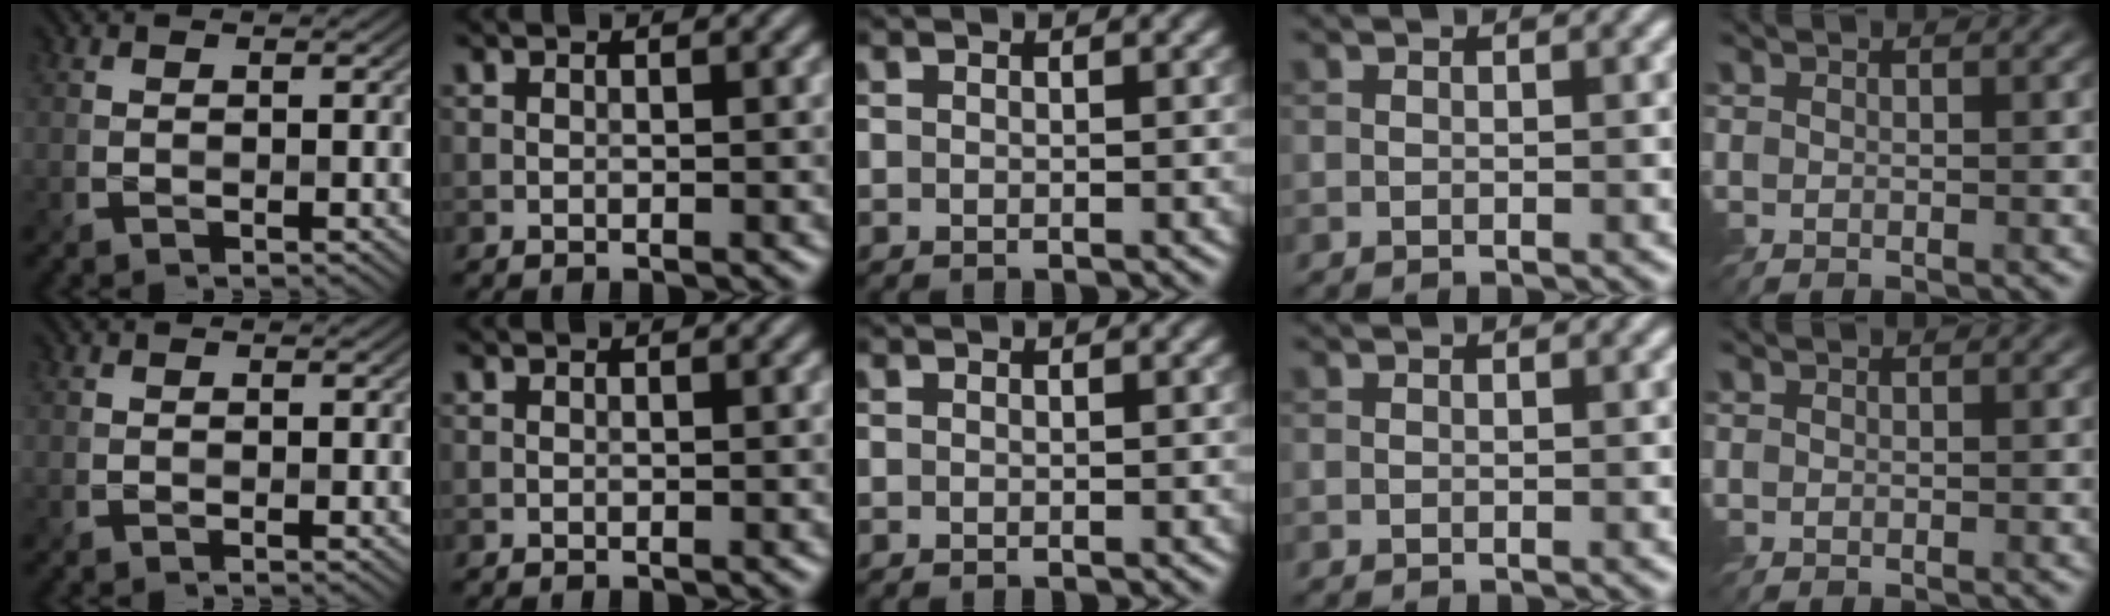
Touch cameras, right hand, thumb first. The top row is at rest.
{}